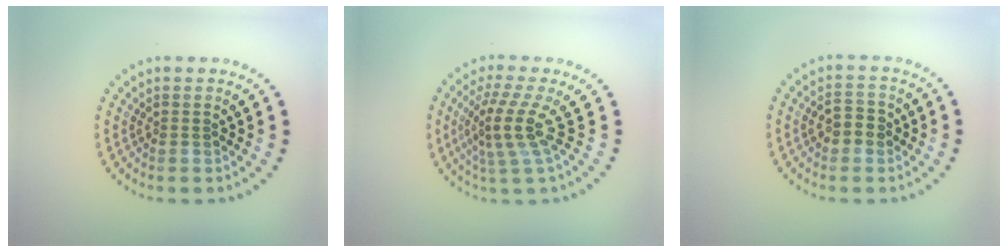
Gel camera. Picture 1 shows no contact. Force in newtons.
{"total": 3.8, "press": 2.7, "slide": 2.6}
{"total": 2.3, "press": 2.3, "slide": 0.4}